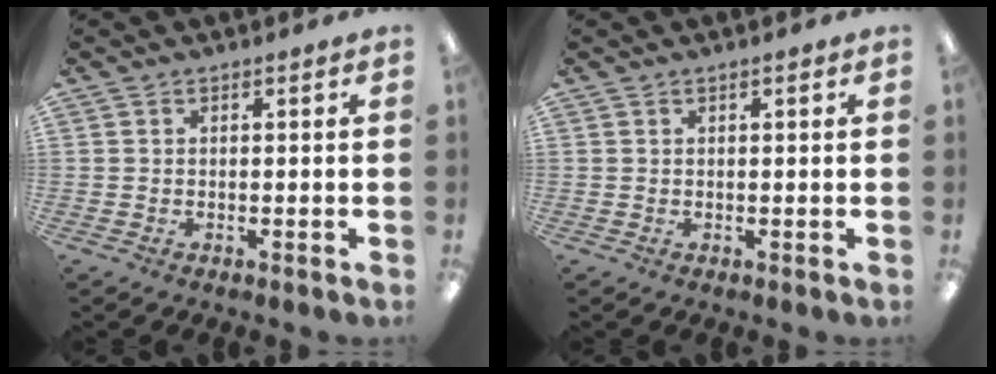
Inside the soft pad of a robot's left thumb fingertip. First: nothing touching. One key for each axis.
{"total": 0.8, "fx": 0.4, "fy": 0.1, "fz": 0.7, "tx": -0.013, "ty": 0.001, "tz": 0.006}